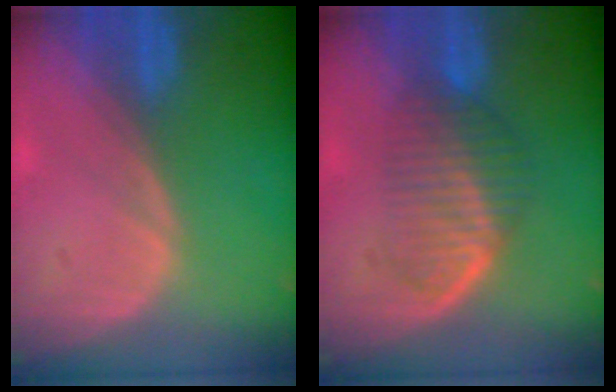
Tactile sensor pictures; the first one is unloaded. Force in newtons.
{"total": 5.9, "press": 5.8, "slide": 1.3}